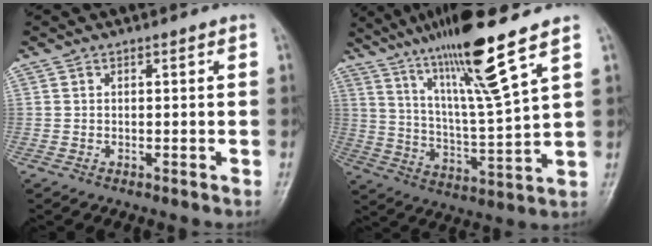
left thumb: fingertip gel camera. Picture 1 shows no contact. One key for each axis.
{"total": 16.9, "fx": 10.8, "fy": 0.4, "fz": 12.9, "tx": -0.223, "ty": -0.055, "tz": 0.194}